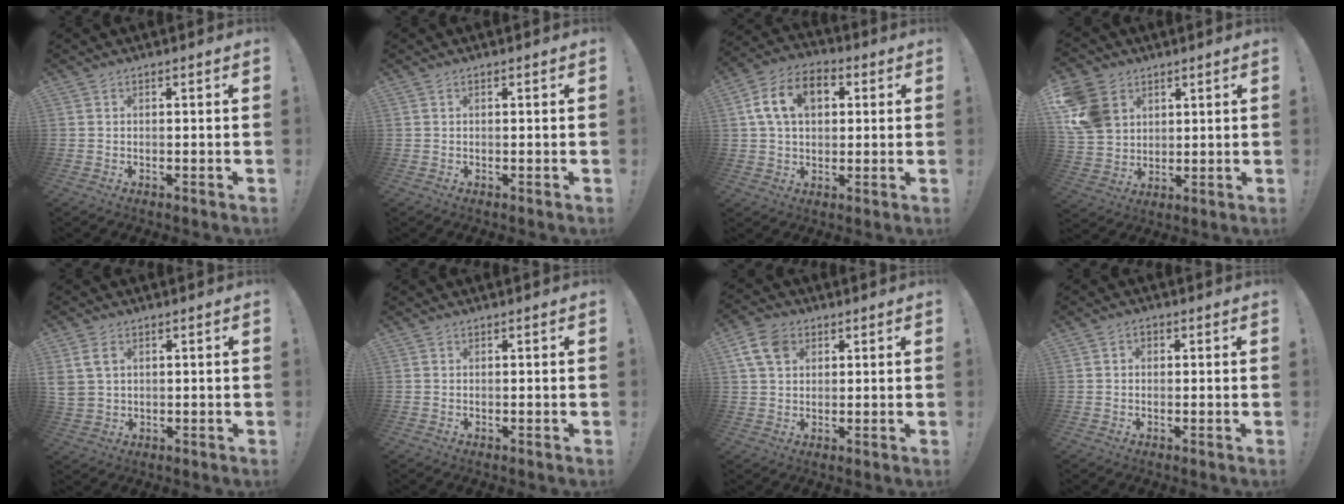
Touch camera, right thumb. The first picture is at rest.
{"total": 0.0}
{"total": 12.9, "force": [3.9, 8.7, 8.7], "torque": [-0.148, 0.006, 0.072]}
{"total": 13.3, "force": [5.3, 10.7, 5.9], "torque": [-0.112, -0.022, 0.108]}
{"total": 6.2, "force": [2.4, 4.4, 3.6], "torque": [-0.070, -0.004, 0.046]}
{"total": 0.0}
{"total": 8.8, "force": [3.8, 6.2, 4.9], "torque": [-0.087, -0.006, 0.075]}
{"total": 1.6, "force": [-0.1, 1.4, 0.8], "torque": [-0.007, 0.002, -0.005]}